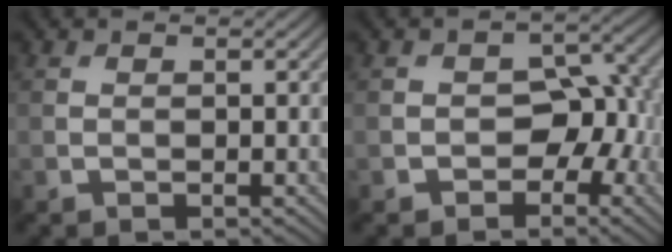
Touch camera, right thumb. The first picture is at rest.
{"total": 5.2, "force": [-1.7, 3.7, 3.2], "torque": [-0.035, 0.000, -0.032]}